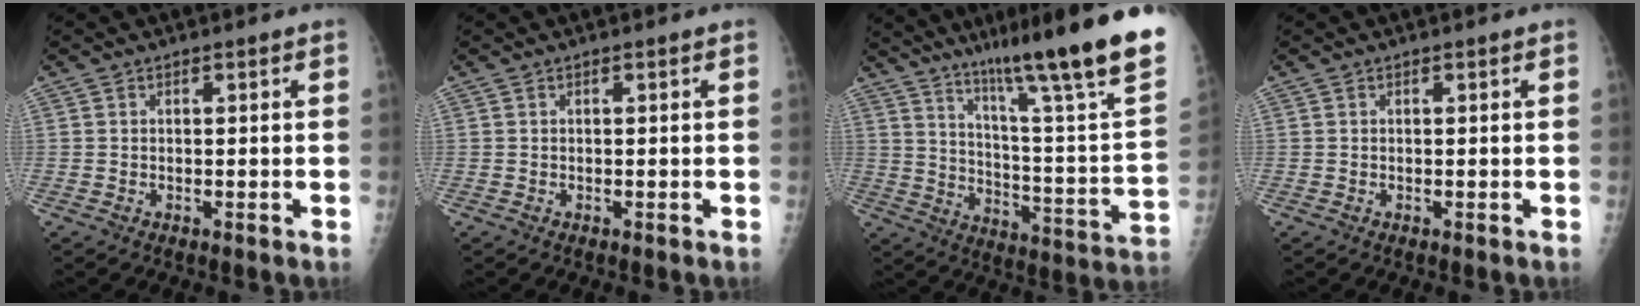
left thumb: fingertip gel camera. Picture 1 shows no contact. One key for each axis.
{"total": 0.0}
{"total": 27.7, "fx": 20.4, "fy": 0.8, "fz": 18.7, "tx": -0.266, "ty": -0.116, "tz": 0.294}
{"total": 0.0}